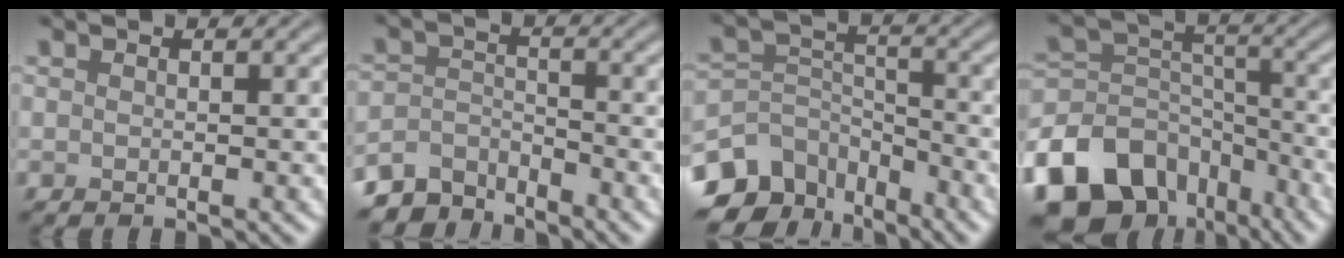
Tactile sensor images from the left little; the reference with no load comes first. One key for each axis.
{"total": 4.6, "fx": -4.3, "fy": 1.6, "fz": 0.5, "tx": -0.003, "ty": -0.004, "tz": -0.089}
{"total": 8.3, "fx": -6.0, "fy": 4.9, "fz": 3.1, "tx": -0.059, "ty": -0.013, "tz": -0.118}
{"total": 14.8, "fx": -9.6, "fy": 9.7, "fz": 5.7, "tx": -0.142, "ty": -0.003, "tz": -0.155}